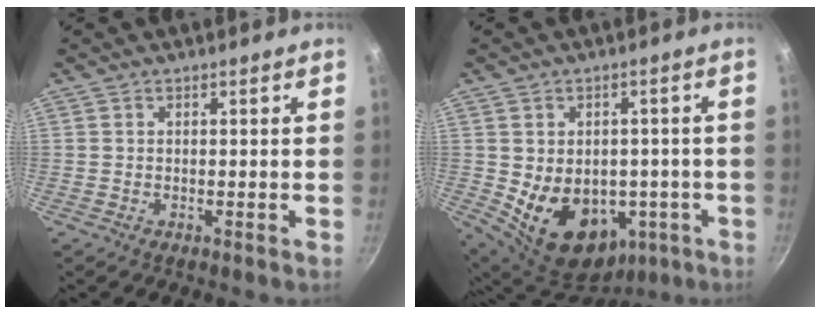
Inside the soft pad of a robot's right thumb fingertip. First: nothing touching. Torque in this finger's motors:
{"motor_torque": [-0.19, 0.97, 0.64, 0.64, 0.18]}